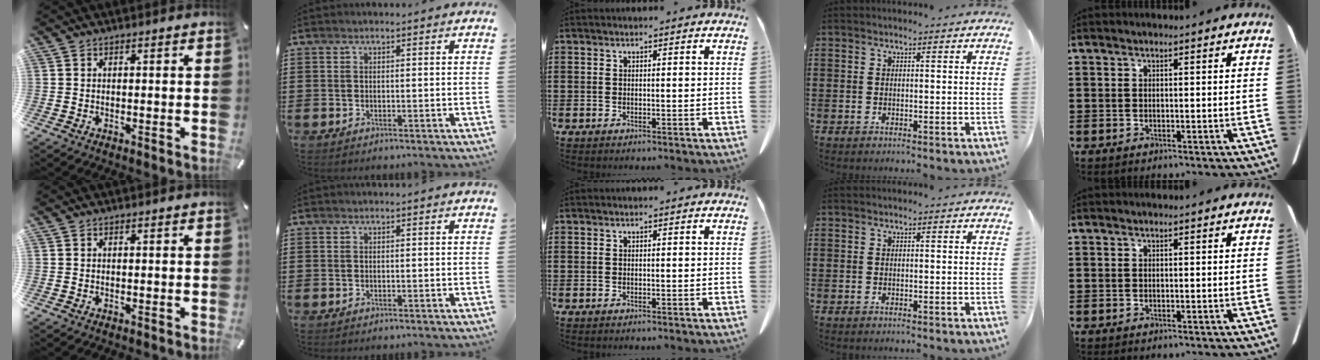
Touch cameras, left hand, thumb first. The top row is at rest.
{}